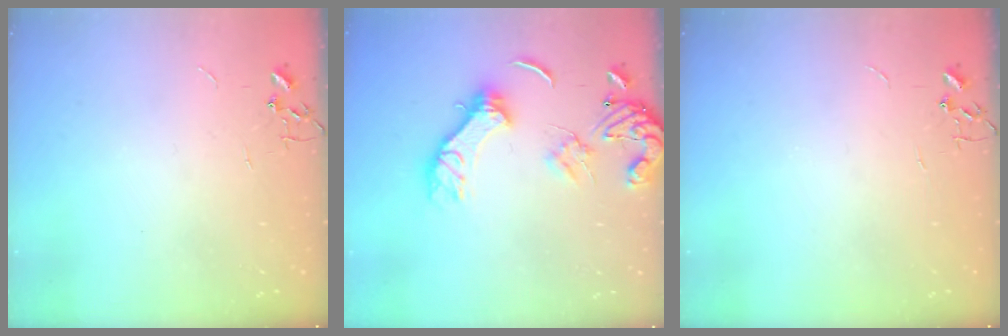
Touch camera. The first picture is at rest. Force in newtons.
{"total": 13.2, "press": 13.1, "slide": 1.7}
{"total": 0.0}